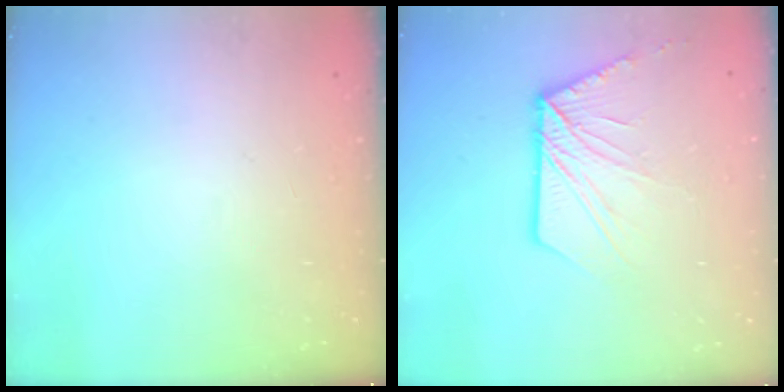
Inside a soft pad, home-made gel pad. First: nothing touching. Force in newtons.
{"total": 11.2, "press": 11.1, "slide": 1.5}